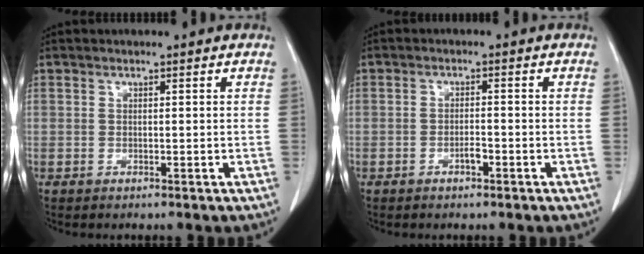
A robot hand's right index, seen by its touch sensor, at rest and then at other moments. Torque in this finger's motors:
{"motor_torque": [-0.11, 0.08, -0.03, 0.01]}